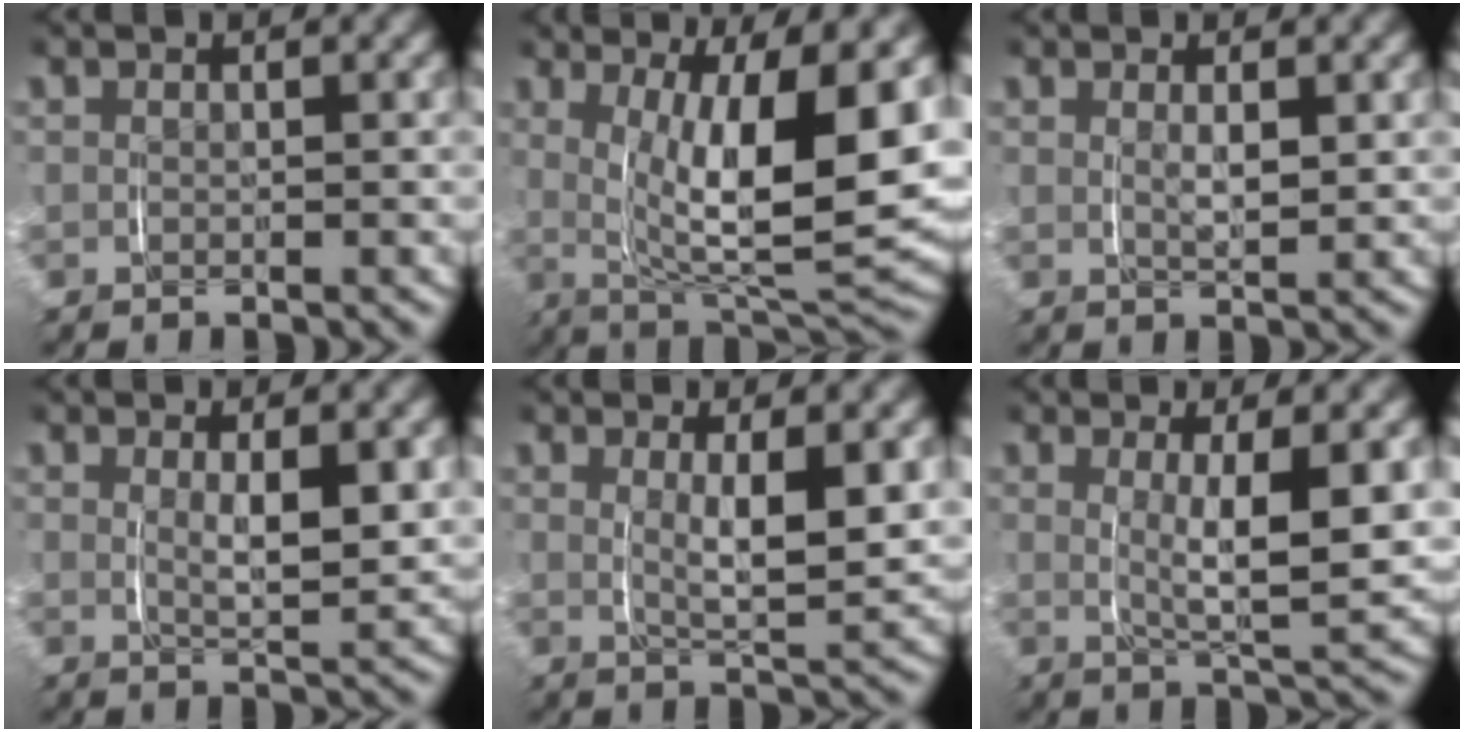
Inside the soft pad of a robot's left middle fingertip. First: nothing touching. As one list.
[{"total": 12.5, "force": [1.6, 4.7, 11.5], "torque": [-0.165, -0.007, 0.031]}, {"total": 1.9, "force": [0.7, 0.4, 1.7], "torque": [-0.029, -0.008, 0.017]}, {"total": 3.1, "force": [1.1, 0.5, 2.8], "torque": [-0.048, -0.013, 0.023]}, {"total": 4.1, "force": [1.2, 0.8, 3.8], "torque": [-0.065, -0.015, 0.025]}, {"total": 5.7, "force": [1.1, 1.2, 5.5], "torque": [-0.085, -0.013, 0.023]}]